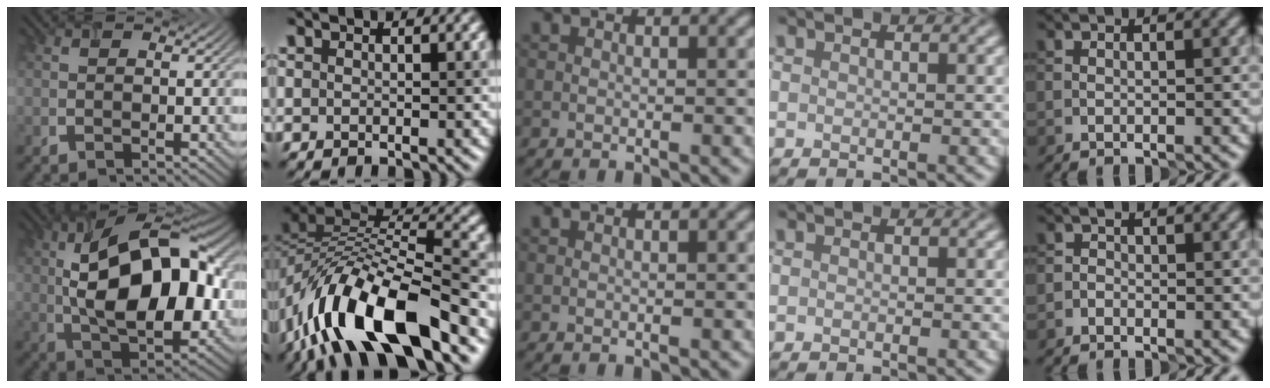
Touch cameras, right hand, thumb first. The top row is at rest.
{"thumb": {"total": 18.2, "force": [2.2, 9.4, 15.4], "torque": [-0.255, 0.016, 0.023]}, "index": {"total": 13.6, "force": [-7.6, 4.9, 10.1], "torque": [-0.178, 0.014, -0.143]}, "little": {"total": 0.5, "force": [-0.4, 0.3, 0.0], "torque": [0.004, 0.004, -0.008]}}